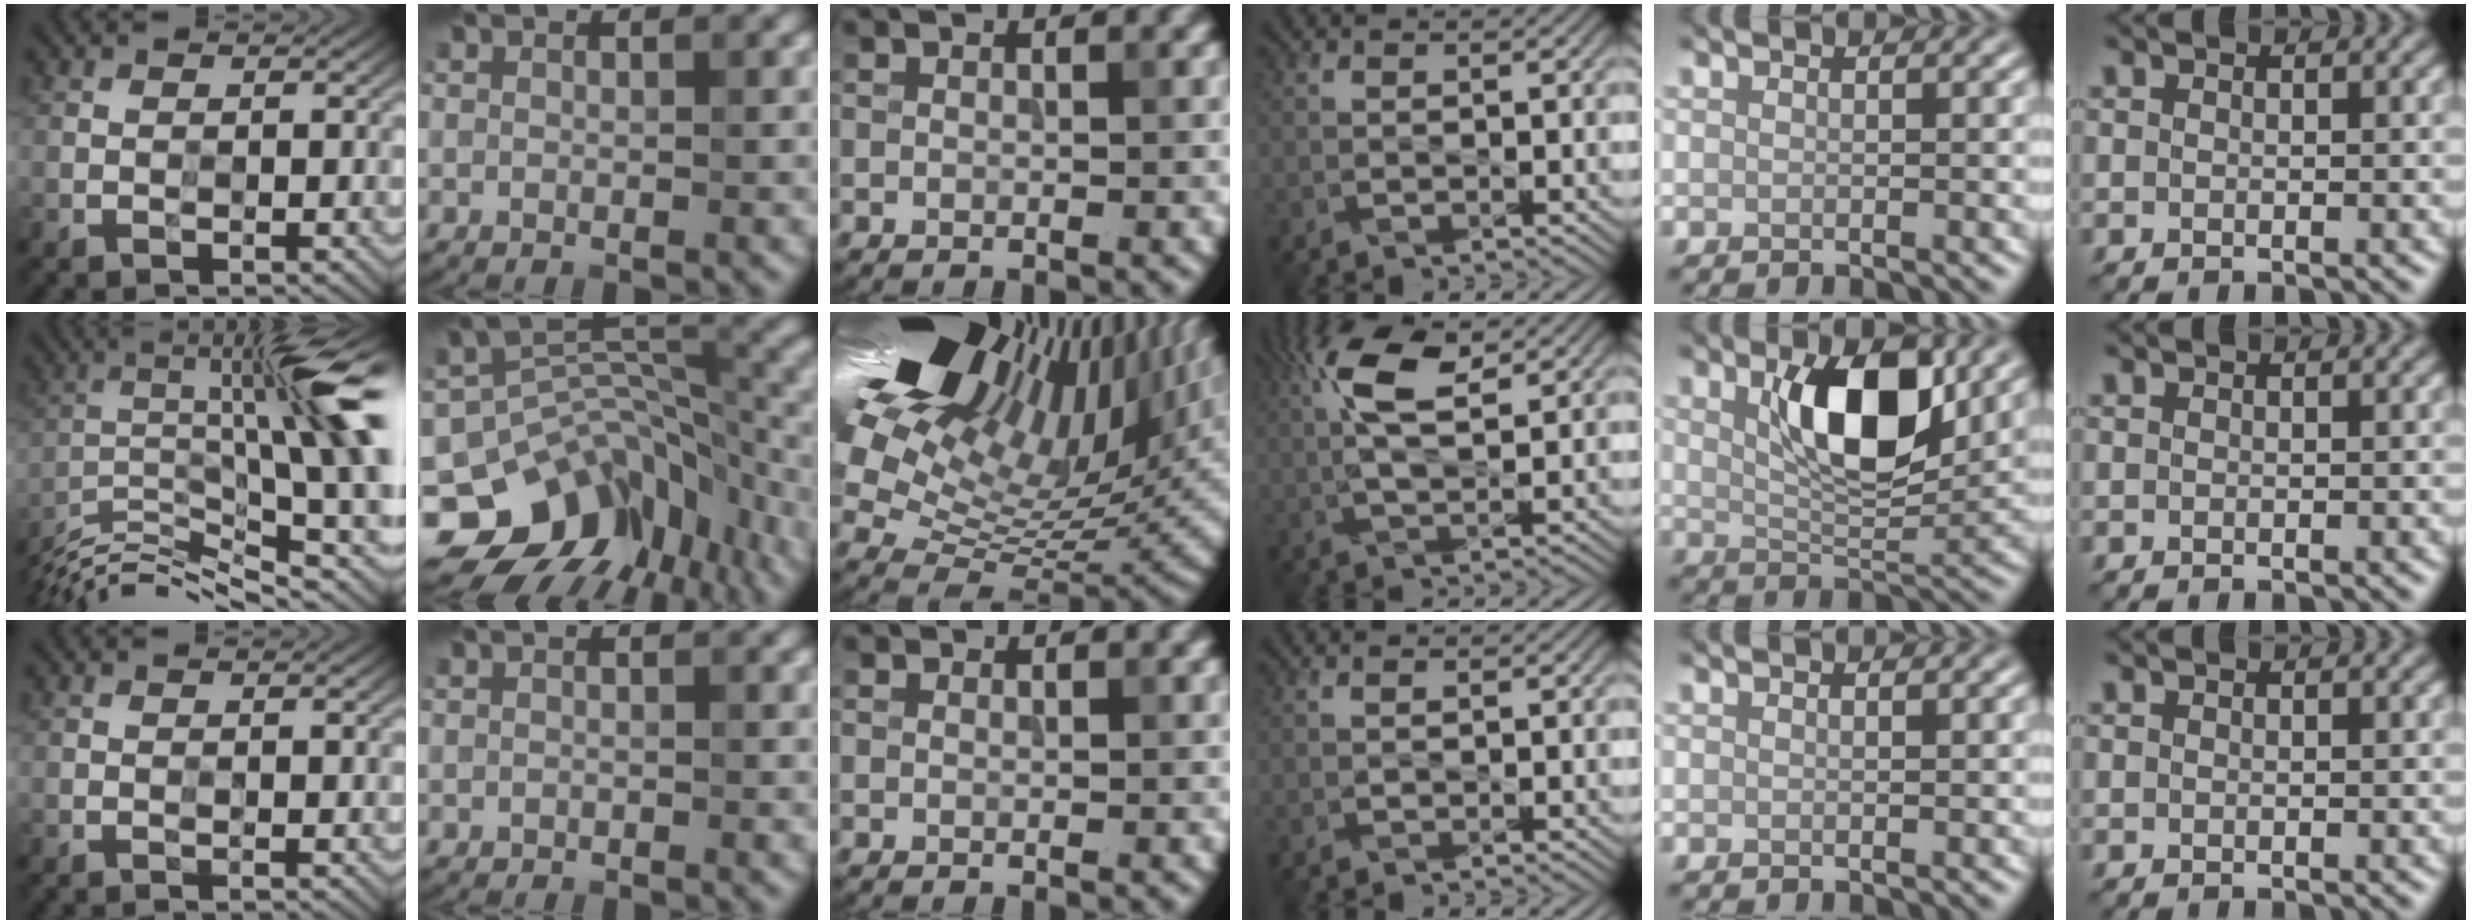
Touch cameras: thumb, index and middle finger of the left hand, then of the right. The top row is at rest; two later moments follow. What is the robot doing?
{"motion": "wipe", "object": "glasses"}